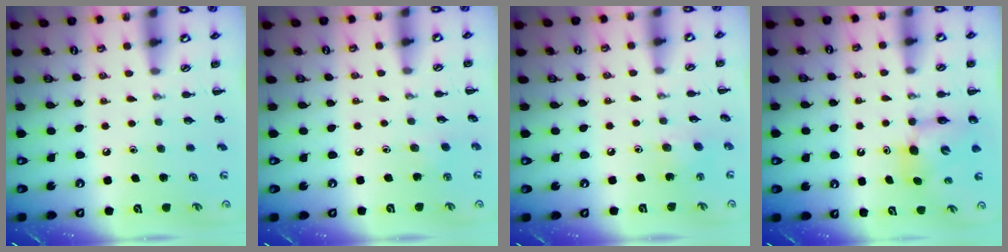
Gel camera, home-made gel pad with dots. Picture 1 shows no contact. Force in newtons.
{"total": 1.8, "press": 1.7, "slide": 0.6}
{"total": 3.4, "press": 3.2, "slide": 1.0}
{"total": 7.3, "press": 7.1, "slide": 1.5}